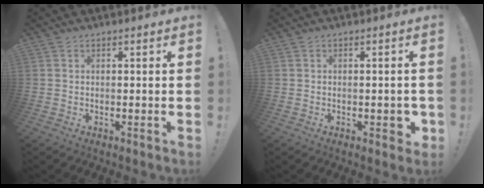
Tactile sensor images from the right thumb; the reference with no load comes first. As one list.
[{"total": 3.3, "force": [-0.9, 1.9, 2.6], "torque": [-0.023, 0.004, -0.015]}]